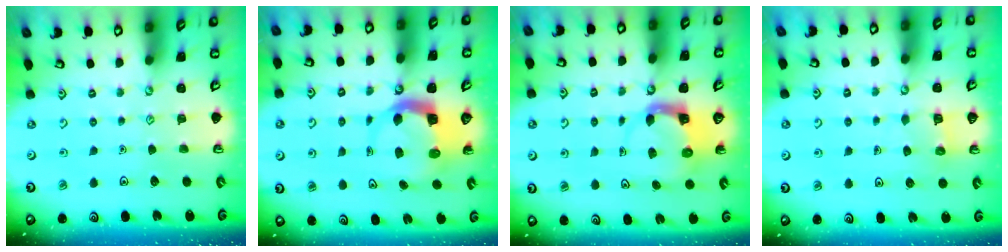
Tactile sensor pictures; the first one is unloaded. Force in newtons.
{"total": 5.0, "press": 4.9, "slide": 0.8}
{"total": 3.9, "press": 3.9, "slide": 0.4}
{"total": 4.5, "press": 4.5, "slide": 0.5}